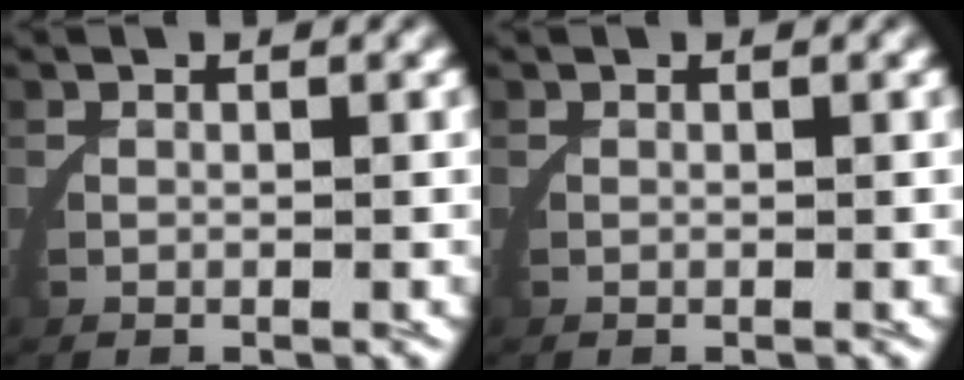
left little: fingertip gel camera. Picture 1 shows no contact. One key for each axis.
{"total": 0.0}